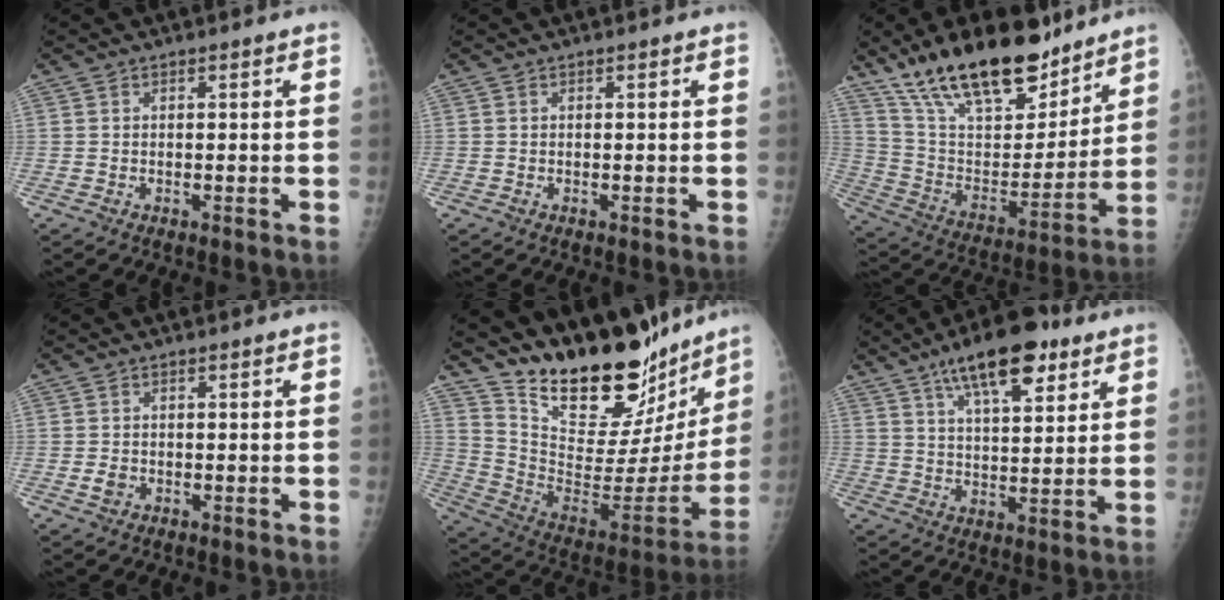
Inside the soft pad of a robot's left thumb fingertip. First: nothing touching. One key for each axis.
{"total": 0.0}
{"total": 25.3, "fx": 18.6, "fy": 9.9, "fz": 14.1, "tx": -0.203, "ty": -0.077, "tz": 0.317}
{"total": 1.7, "fx": -0.4, "fy": 1.4, "fz": 0.9, "tx": -0.012, "ty": 0.001, "tz": -0.004}
{"total": 28.7, "fx": 23.5, "fy": 9.8, "fz": 13.1, "tx": -0.175, "ty": -0.134, "tz": 0.358}
{"total": 14.5, "fx": 8.6, "fy": 5.4, "fz": 10.3, "tx": -0.138, "ty": -0.030, "tz": 0.139}